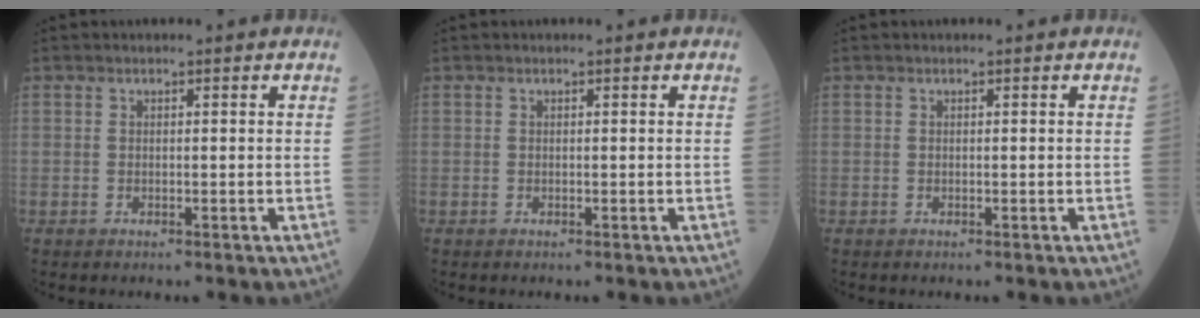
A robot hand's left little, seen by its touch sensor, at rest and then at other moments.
{"total": 0.0}
{"total": 0.0}